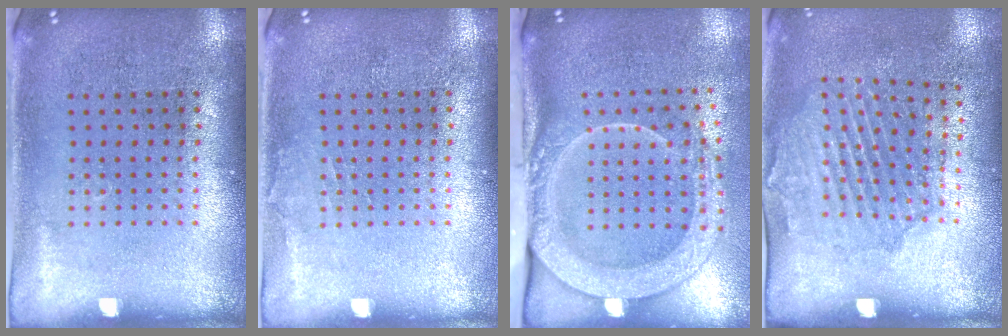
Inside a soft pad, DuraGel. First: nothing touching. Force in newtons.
{"total": 0.6, "press": 0.6, "slide": 0.1}
{"total": 2.7, "press": 2.1, "slide": 1.7}
{"total": 1.6, "press": 1.4, "slide": 0.8}